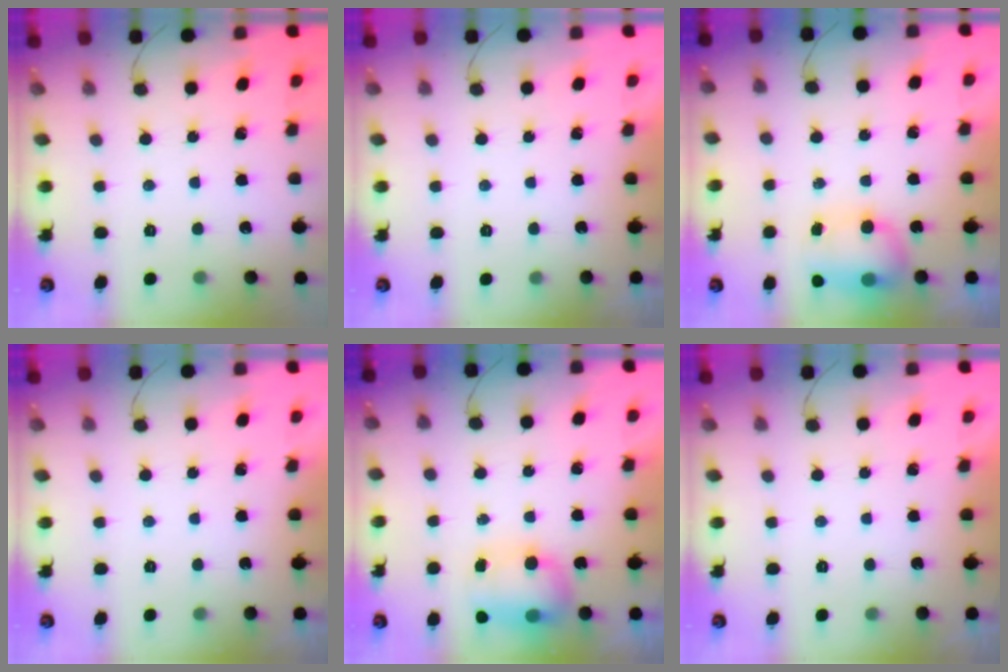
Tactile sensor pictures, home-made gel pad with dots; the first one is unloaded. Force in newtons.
{"total": 0.0}
{"total": 7.2, "press": 7.1, "slide": 1.3}
{"total": 0.0}
{"total": 7.7, "press": 7.6, "slide": 1.4}
{"total": 0.0}